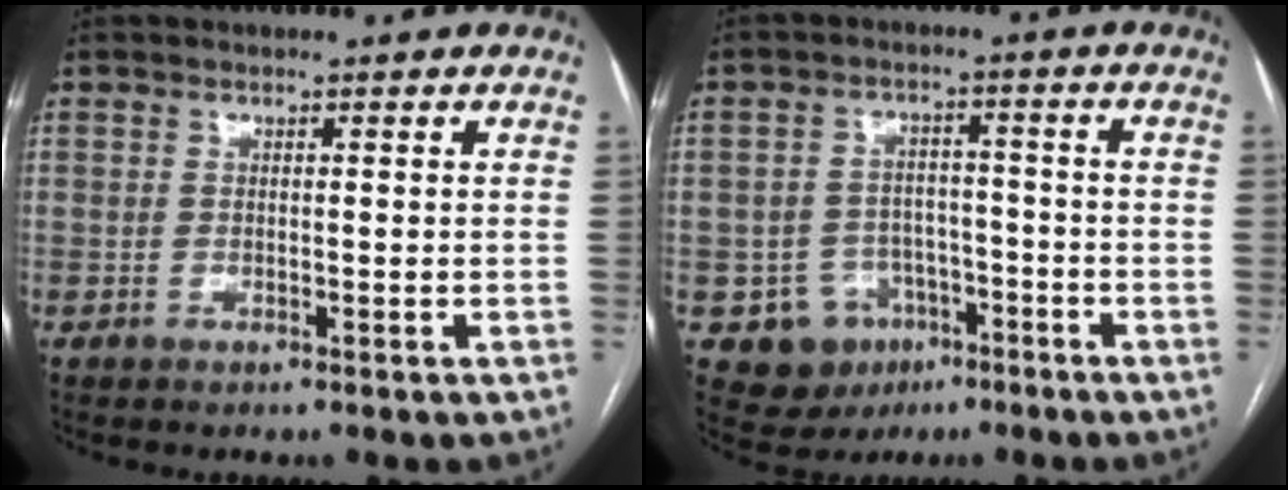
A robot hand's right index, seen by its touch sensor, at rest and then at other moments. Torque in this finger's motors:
{"motor_torque": [-0.27, -0.09, -0.60, -0.15]}